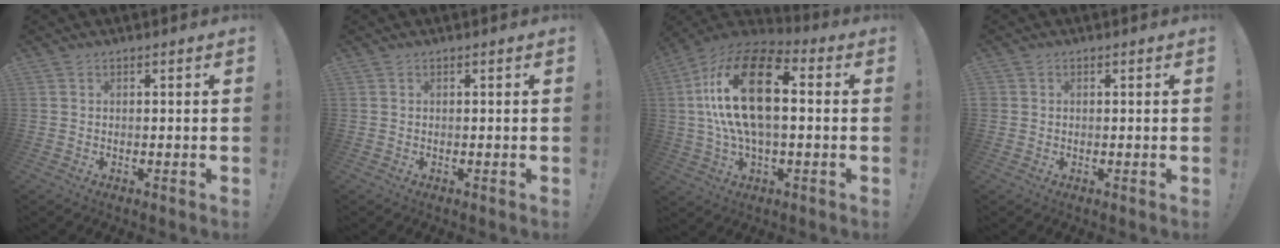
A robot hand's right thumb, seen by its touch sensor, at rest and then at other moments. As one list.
[{"total": 0.0}, {"total": 23.4, "force": [3.0, 11.3, 20.2], "torque": [-0.381, 0.009, 0.047]}, {"total": 0.9, "force": [-0.1, 0.9, -0.2], "torque": [0.006, 0.002, -0.002]}]